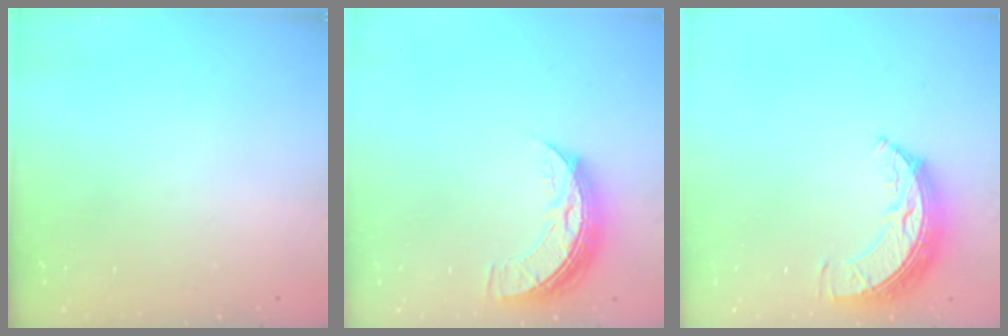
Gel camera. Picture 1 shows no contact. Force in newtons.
{"total": 9.8, "press": 9.8, "slide": 0.7}
{"total": 8.4, "press": 8.4, "slide": 0.7}